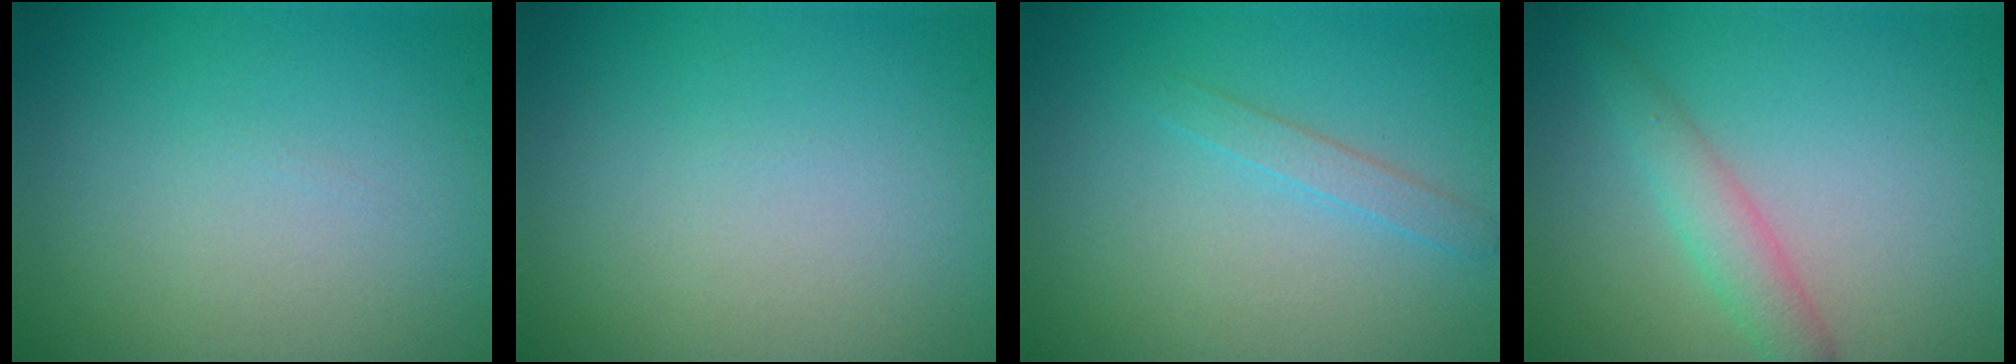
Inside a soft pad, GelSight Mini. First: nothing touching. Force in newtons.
{"total": 0.0}
{"total": 1.3, "press": 1.3, "slide": 0.1}
{"total": 1.7, "press": 1.7, "slide": 0.1}